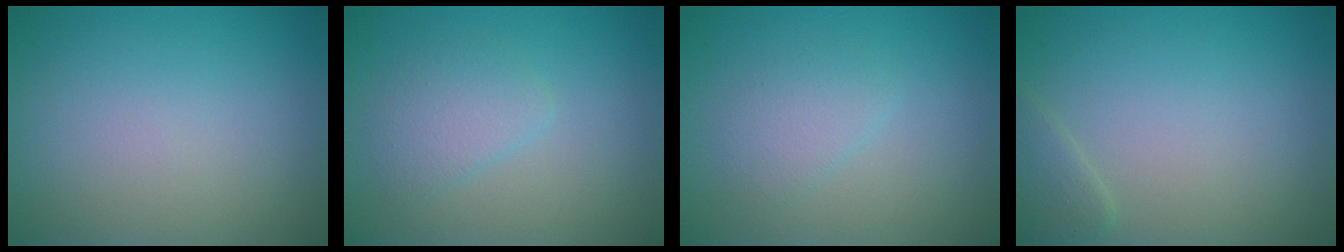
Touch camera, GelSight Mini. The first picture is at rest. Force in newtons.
{"total": 2.1, "press": 2.1, "slide": 0.1}
{"total": 1.8, "press": 1.8, "slide": 0.1}
{"total": 1.4, "press": 1.4, "slide": 0.1}